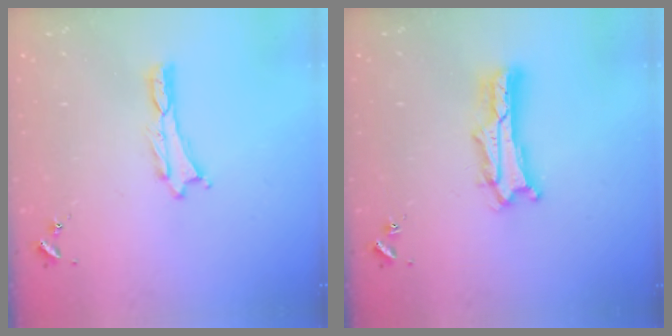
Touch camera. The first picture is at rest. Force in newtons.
{"total": 5.0, "press": 5.0, "slide": 0.6}